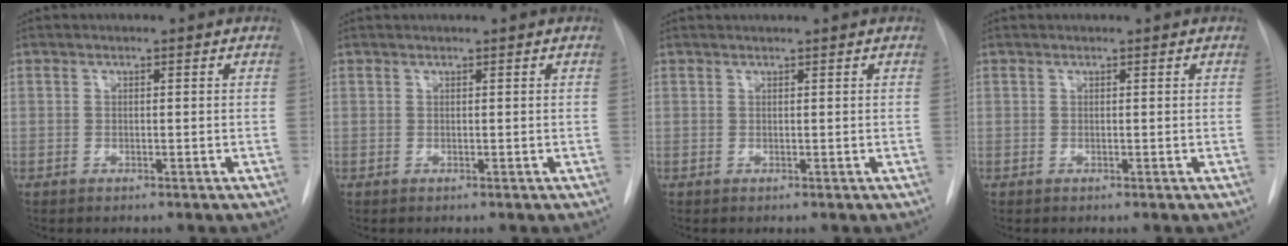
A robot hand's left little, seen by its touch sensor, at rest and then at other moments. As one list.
[{"total": 0.8, "force": [0.7, -0.2, 0.3], "torque": [-0.004, 0.013, 0.018]}, {"total": 1.6, "force": [1.5, -0.4, 0.6], "torque": [-0.004, 0.013, 0.027]}, {"total": 0.6, "force": [0.6, 0.0, 0.2], "torque": [-0.002, 0.010, 0.012]}]